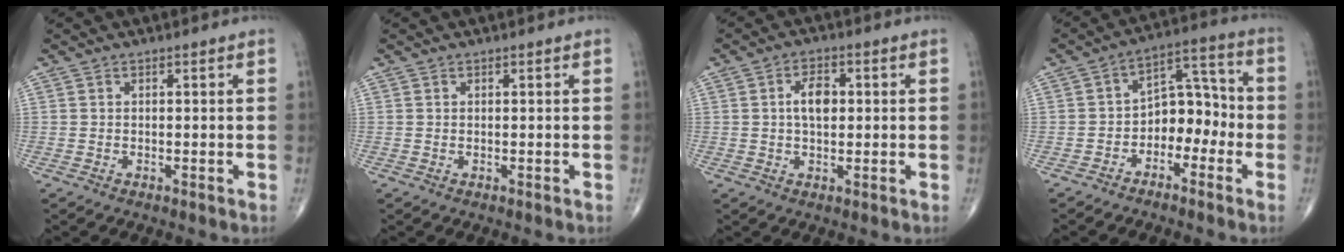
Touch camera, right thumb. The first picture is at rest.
{"total": 0.0}
{"total": 5.2, "force": [0.7, 2.9, 4.2], "torque": [-0.069, 0.006, 0.008]}
{"total": 9.2, "force": [-3.0, 6.2, 6.1], "torque": [-0.052, 0.051, -0.058]}